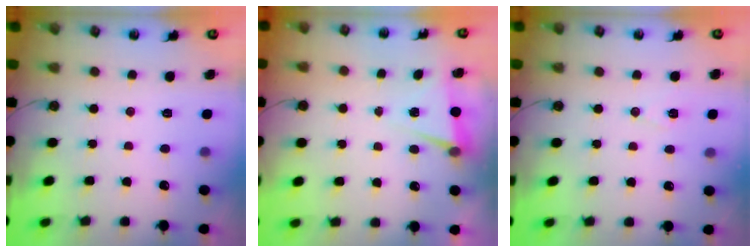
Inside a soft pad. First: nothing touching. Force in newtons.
{"total": 3.5, "press": 1.8, "slide": 3.0}
{"total": 7.2, "press": 5.6, "slide": 4.5}